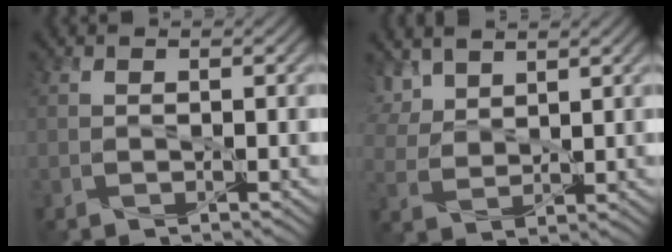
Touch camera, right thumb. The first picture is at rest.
{"total": 5.5, "force": [3.7, 2.8, 2.9], "torque": [-0.086, 0.009, 0.076]}